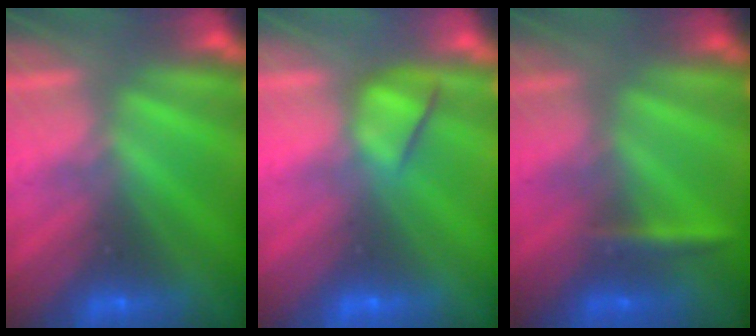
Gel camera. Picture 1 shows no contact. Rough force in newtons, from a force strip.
{"total": 4.1}
{"total": 2.3}